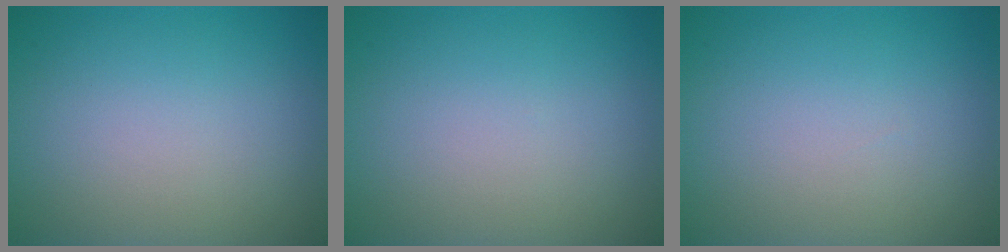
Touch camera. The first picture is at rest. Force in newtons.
{"total": 0.0}
{"total": 0.0}